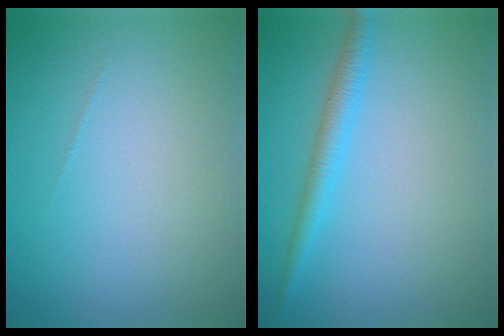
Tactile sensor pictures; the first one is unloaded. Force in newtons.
{"total": 2.3, "press": 2.3, "slide": 0.1}